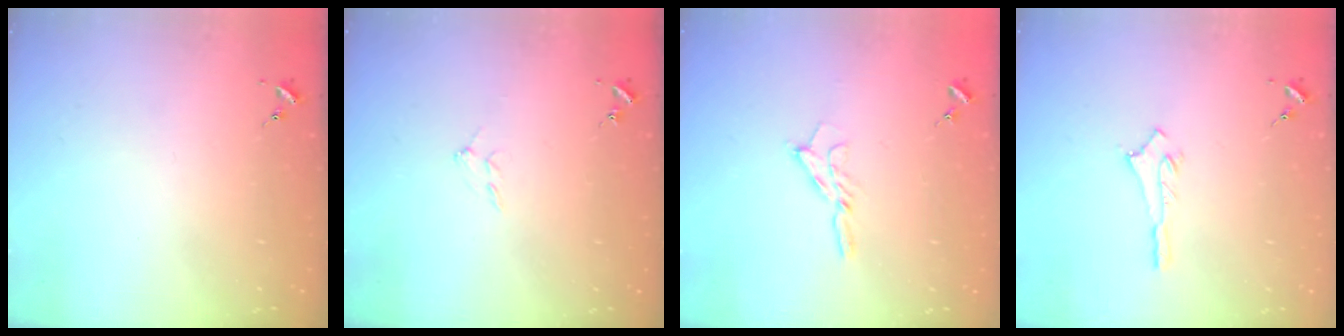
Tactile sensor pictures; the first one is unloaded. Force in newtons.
{"total": 5.0, "press": 5.0, "slide": 0.9}
{"total": 6.5, "press": 6.5, "slide": 0.7}
{"total": 2.9, "press": 2.9, "slide": 0.2}